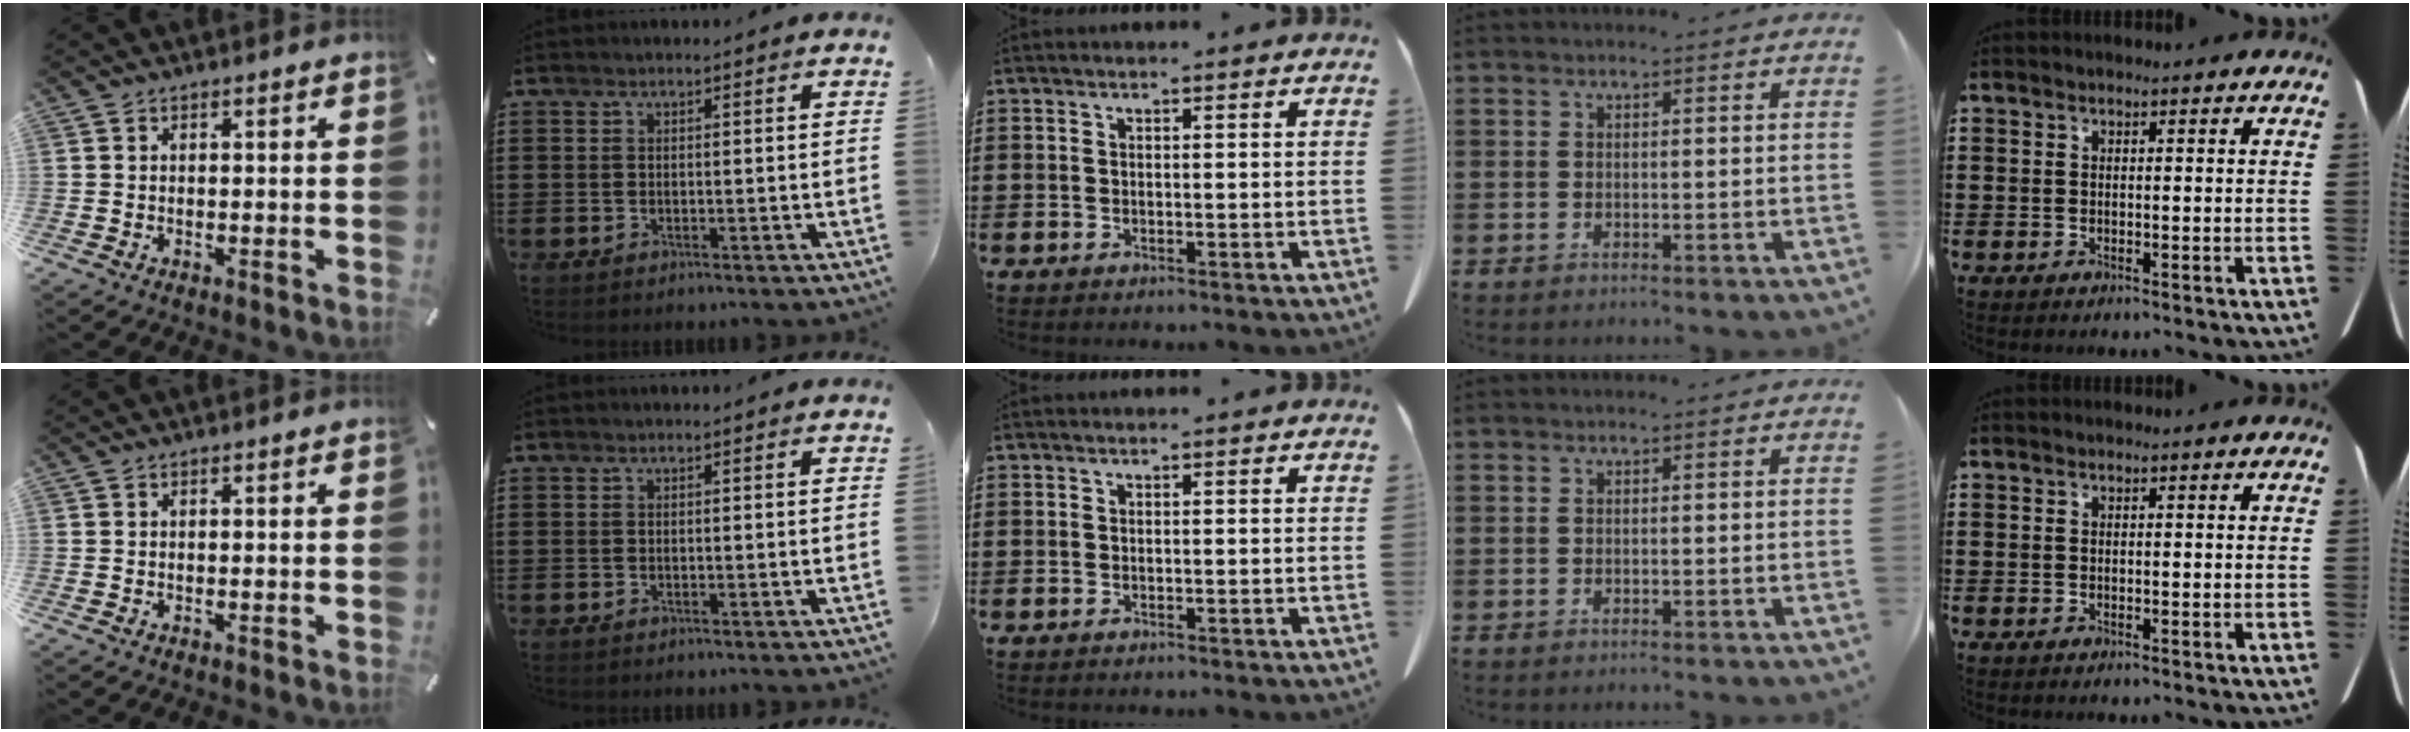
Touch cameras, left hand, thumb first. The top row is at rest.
{}